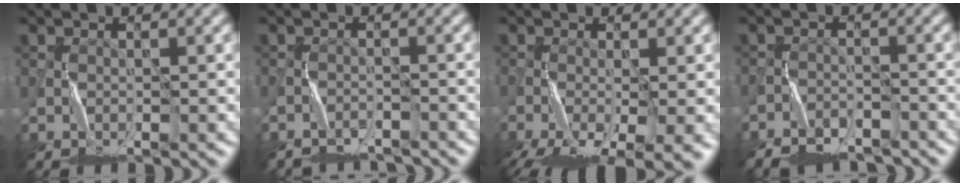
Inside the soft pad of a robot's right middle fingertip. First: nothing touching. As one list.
[{"total": 3.2, "force": [-3.1, 0.8, 0.1], "torque": [0.000, 0.001, -0.050]}, {"total": 10.4, "force": [-5.3, 4.0, 8.0], "torque": [-0.144, -0.033, -0.072]}, {"total": 6.8, "force": [-6.3, 2.2, 1.4], "torque": [-0.014, -0.004, -0.101]}]